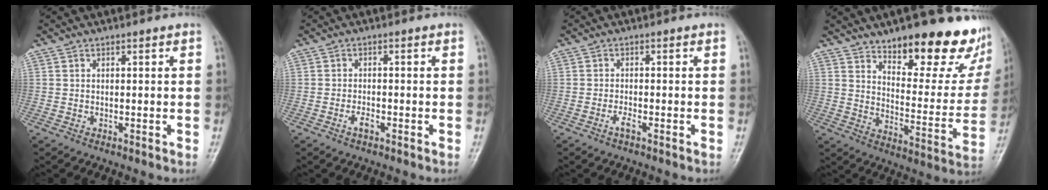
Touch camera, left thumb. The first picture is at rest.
{"total": 2.0, "force": [-1.2, 0.9, 1.4], "torque": [-0.027, 0.009, -0.022]}
{"total": 1.8, "force": [-1.1, 0.4, 1.4], "torque": [-0.029, 0.006, -0.022]}
{"total": 23.1, "force": [15.4, 8.7, 14.8], "torque": [-0.146, -0.096, 0.216]}